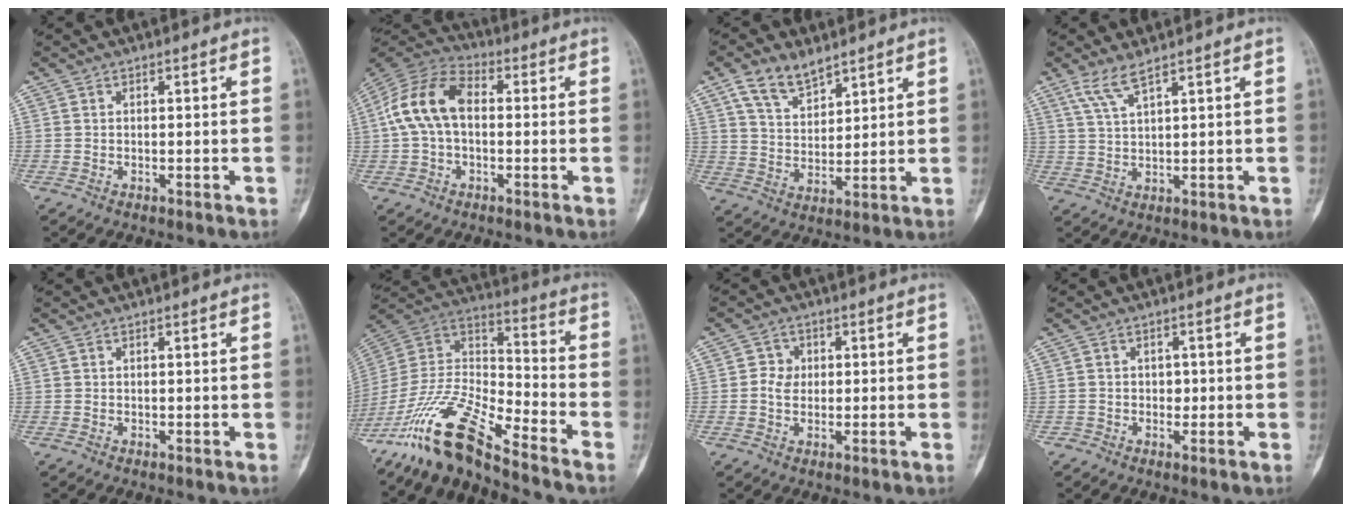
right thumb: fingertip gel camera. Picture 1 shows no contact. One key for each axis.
{"total": 12.4, "fx": 0.6, "fy": 7.7, "fz": 9.6, "tx": -0.190, "ty": 0.037, "tz": 0.000}
{"total": 8.4, "fx": 5.7, "fy": 4.2, "fz": 4.5, "tx": -0.066, "ty": -0.030, "tz": 0.113}
{"total": 4.5, "fx": 3.2, "fy": 0.6, "fz": 3.2, "tx": -0.075, "ty": -0.011, "tz": 0.073}
{"total": 0.0}
{"total": 17.5, "fx": -13.9, "fy": 3.4, "fz": 10.0, "tx": -0.195, "ty": 0.075, "tz": -0.269}
{"total": 3.5, "fx": 0.1, "fy": 3.0, "fz": 1.7, "tx": -0.014, "ty": 0.006, "tz": -0.004}
{"total": 1.9, "fx": -0.4, "fy": 1.7, "fz": 0.5, "tx": 0.008, "ty": 0.008, "tz": -0.009}